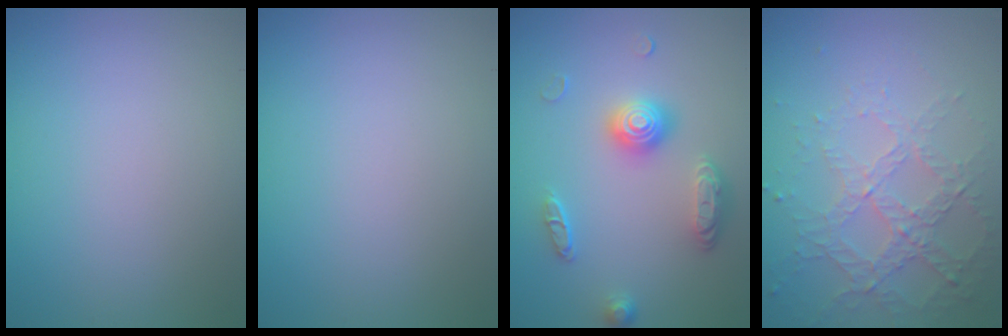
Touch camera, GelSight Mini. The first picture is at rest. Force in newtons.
{"total": 0.0}
{"total": 3.4, "press": 3.0, "slide": 1.7}
{"total": 4.5, "press": 3.1, "slide": 3.3}